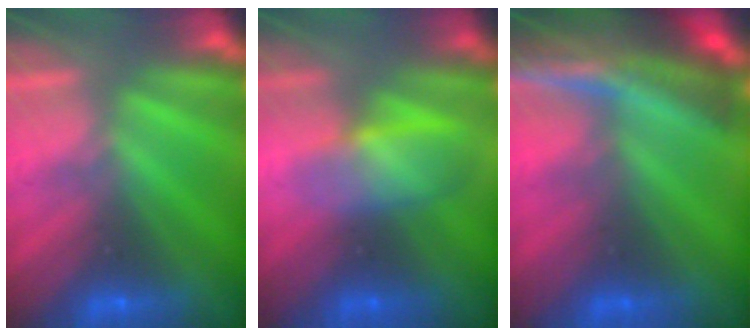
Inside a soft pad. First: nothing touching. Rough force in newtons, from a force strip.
{"total": 3.0}
{"total": 7.5}